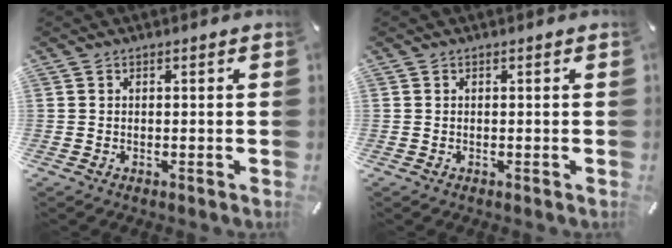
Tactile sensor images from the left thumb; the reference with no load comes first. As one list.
[{"total": 0.0}]